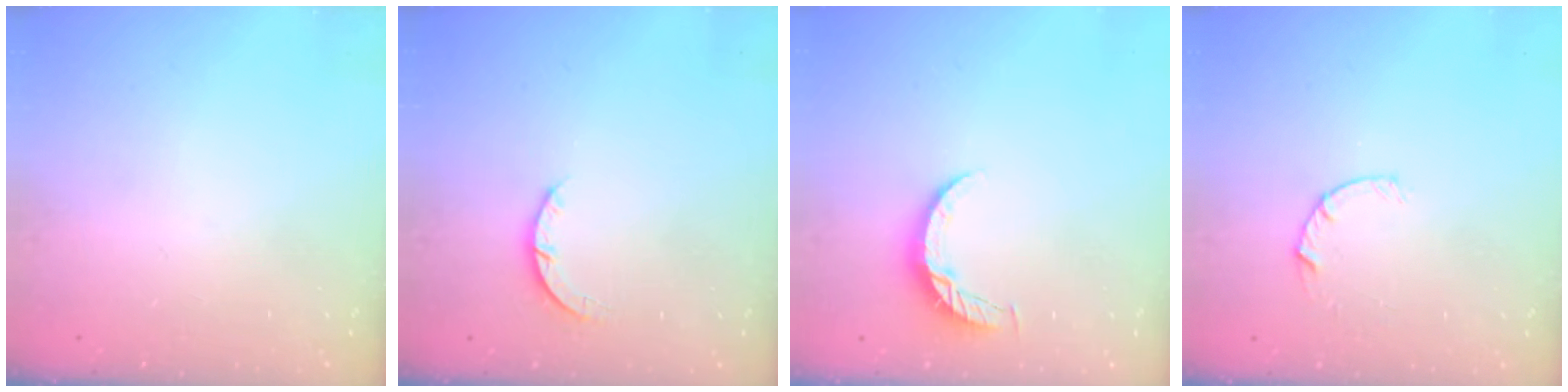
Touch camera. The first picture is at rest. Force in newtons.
{"total": 2.9, "press": 2.9, "slide": 0.4}
{"total": 6.1, "press": 6.0, "slide": 0.6}
{"total": 4.5, "press": 4.4, "slide": 0.5}